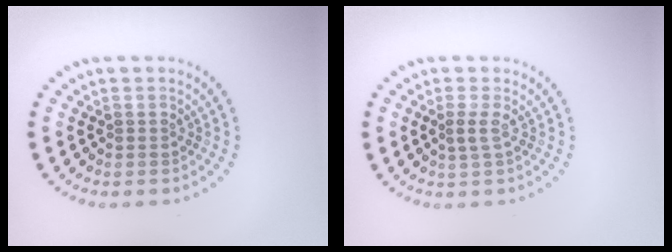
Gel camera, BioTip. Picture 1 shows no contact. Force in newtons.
{"total": 1.1, "press": 0.8, "slide": 0.7}